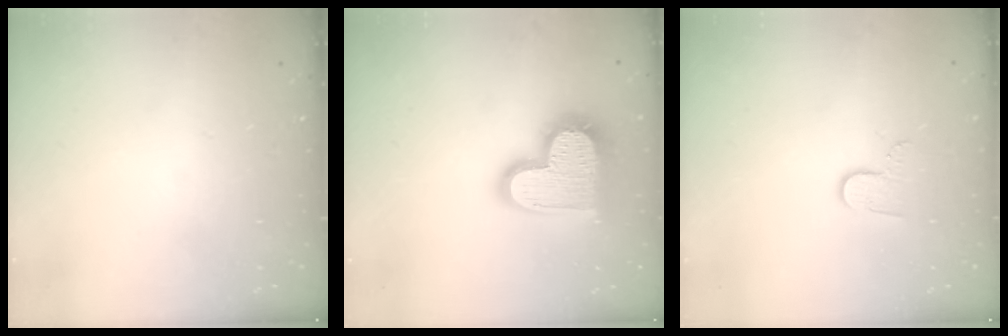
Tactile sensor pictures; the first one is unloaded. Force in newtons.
{"total": 20.7, "press": 20.7, "slide": 1.5}
{"total": 4.6, "press": 4.6, "slide": 0.5}